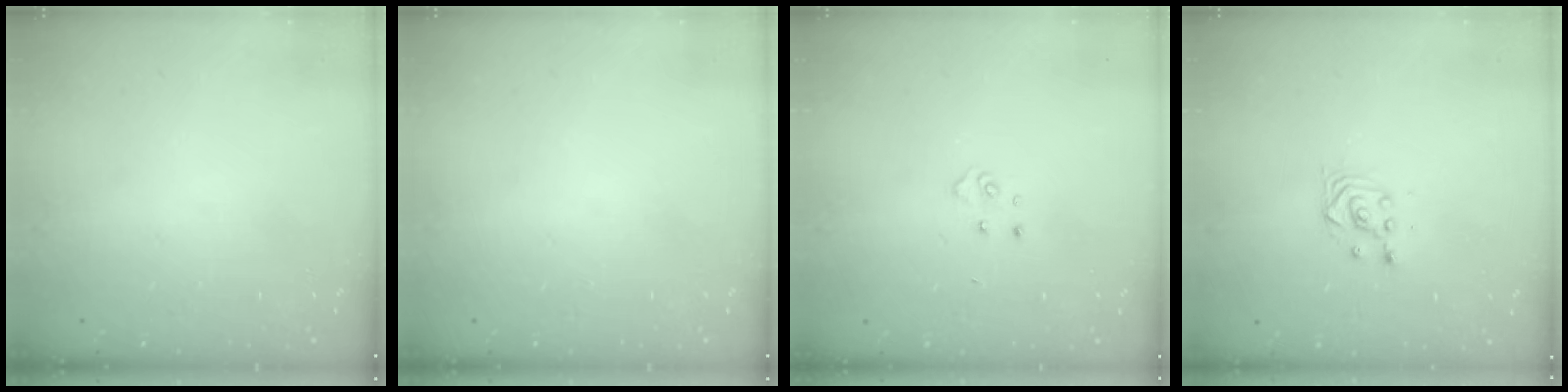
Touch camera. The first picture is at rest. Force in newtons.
{"total": 0.0}
{"total": 3.3, "press": 3.3, "slide": 0.4}
{"total": 3.3, "press": 3.3, "slide": 0.4}